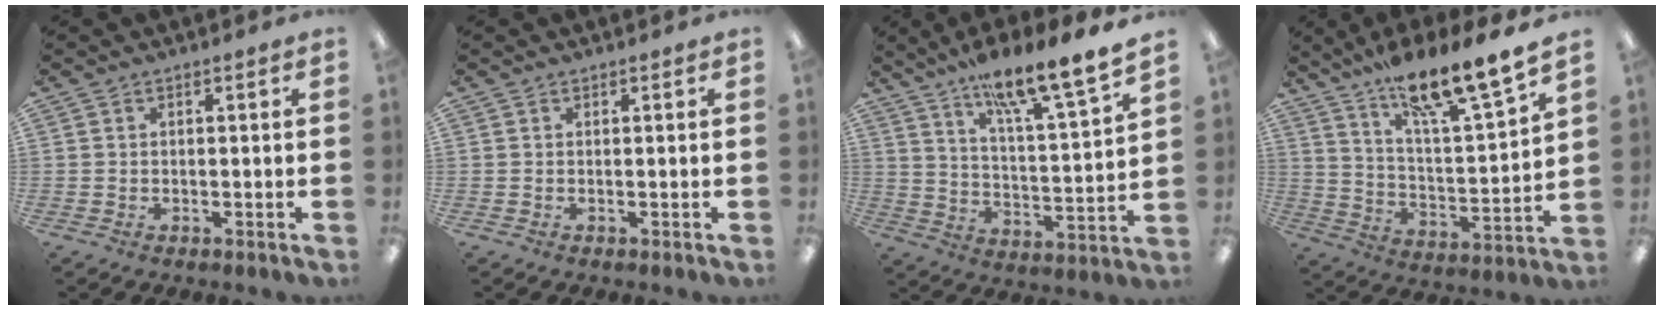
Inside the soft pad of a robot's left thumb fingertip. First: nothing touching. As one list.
[{"total": 0.0}, {"total": 14.3, "force": [12.2, 0.9, 7.5], "torque": [-0.127, -0.089, 0.197]}, {"total": 16.6, "force": [14.1, 1.3, 8.7], "torque": [-0.146, -0.099, 0.230]}]